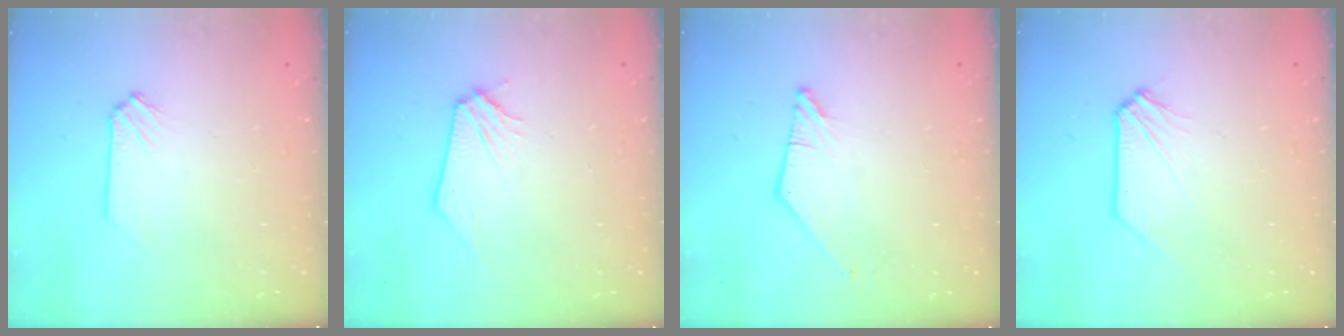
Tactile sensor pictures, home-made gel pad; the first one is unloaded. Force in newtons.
{"total": 0.0}
{"total": 0.7, "press": 0.7, "slide": 0.2}
{"total": 0.0}